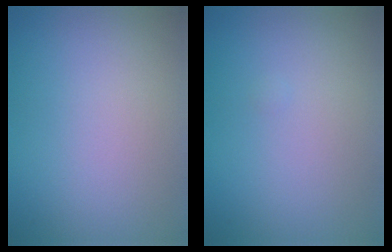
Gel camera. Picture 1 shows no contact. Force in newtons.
{"total": 0.0}